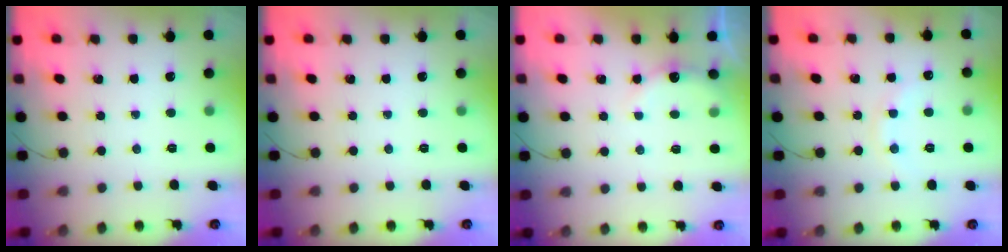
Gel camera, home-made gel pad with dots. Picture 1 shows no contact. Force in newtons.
{"total": 0.0}
{"total": 6.8, "press": 6.6, "slide": 1.3}
{"total": 7.8, "press": 7.6, "slide": 1.7}